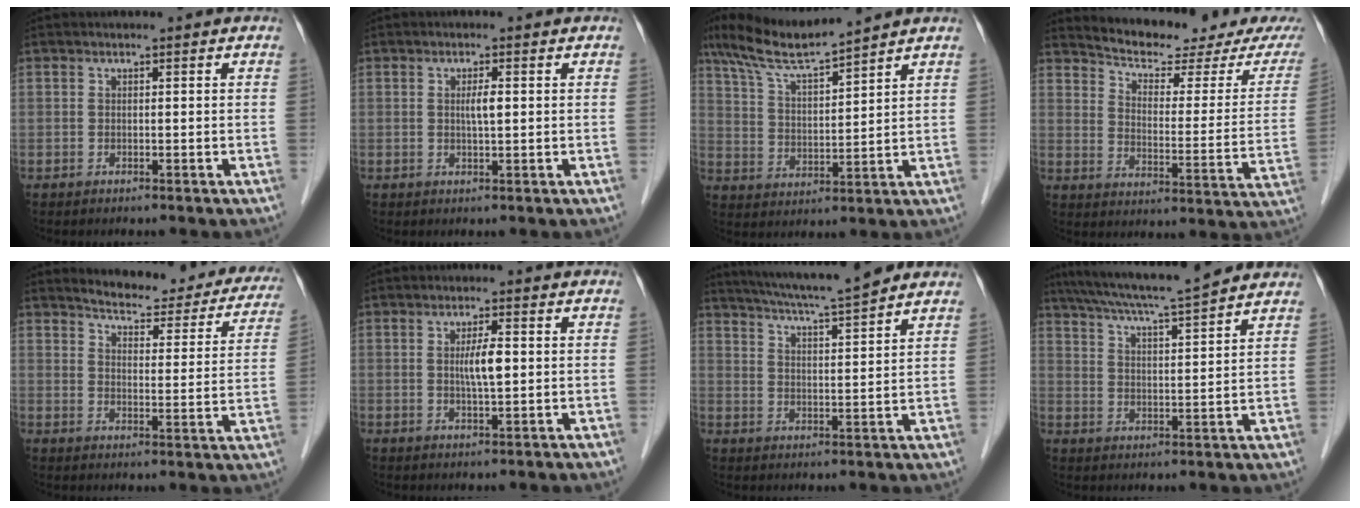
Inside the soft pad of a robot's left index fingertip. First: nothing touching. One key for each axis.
{"total": 2.0, "fx": 0.3, "fy": 0.2, "fz": 2.0, "tx": -0.036, "ty": 0.000, "tz": 0.005}
{"total": 10.0, "fx": 8.7, "fy": -0.3, "fz": 4.9, "tx": -0.101, "ty": 0.009, "tz": 0.164}
{"total": 16.8, "fx": 15.2, "fy": 2.3, "fz": 6.8, "tx": -0.090, "ty": -0.035, "tz": 0.196}
{"total": 17.9, "fx": 16.3, "fy": 4.5, "fz": 5.9, "tx": -0.052, "ty": -0.032, "tz": 0.184}
{"total": 3.9, "fx": 0.3, "fy": 0.5, "fz": 3.8, "tx": -0.067, "ty": 0.000, "tz": 0.005}
{"total": 14.2, "fx": 12.4, "fy": 0.3, "fz": 7.0, "tx": -0.122, "ty": 0.018, "tz": 0.183}
{"total": 17.3, "fx": 14.9, "fy": 0.9, "fz": 8.6, "tx": -0.147, "ty": 0.032, "tz": 0.223}